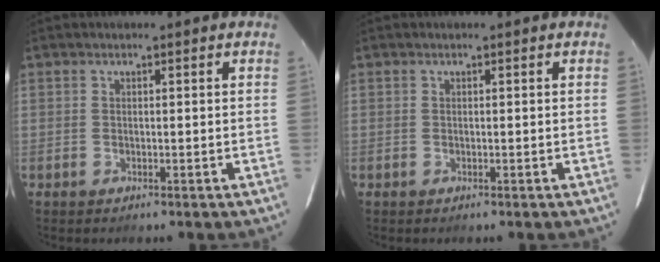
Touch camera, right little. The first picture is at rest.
{"total": 0.0}